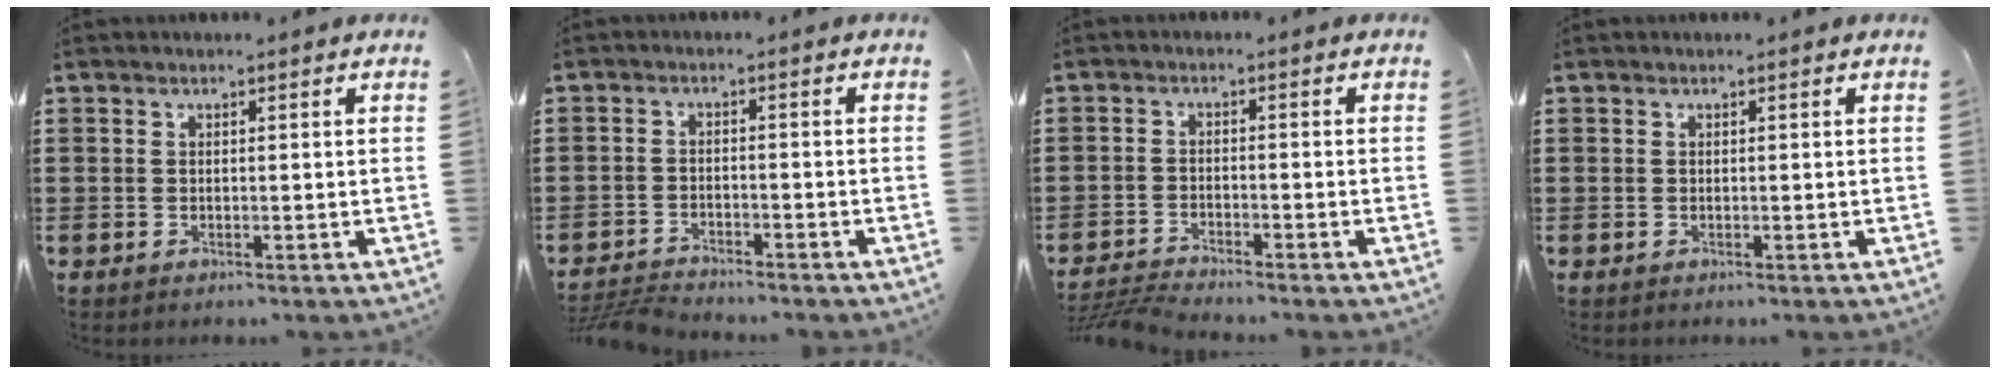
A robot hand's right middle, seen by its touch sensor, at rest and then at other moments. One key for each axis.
{"total": 3.8, "fx": -3.7, "fy": 0.3, "fz": 0.7, "tx": -0.026, "ty": -0.004, "tz": -0.082}
{"total": 3.5, "fx": -3.4, "fy": 0.0, "fz": 1.0, "tx": -0.030, "ty": -0.006, "tz": -0.074}
{"total": 0.0}